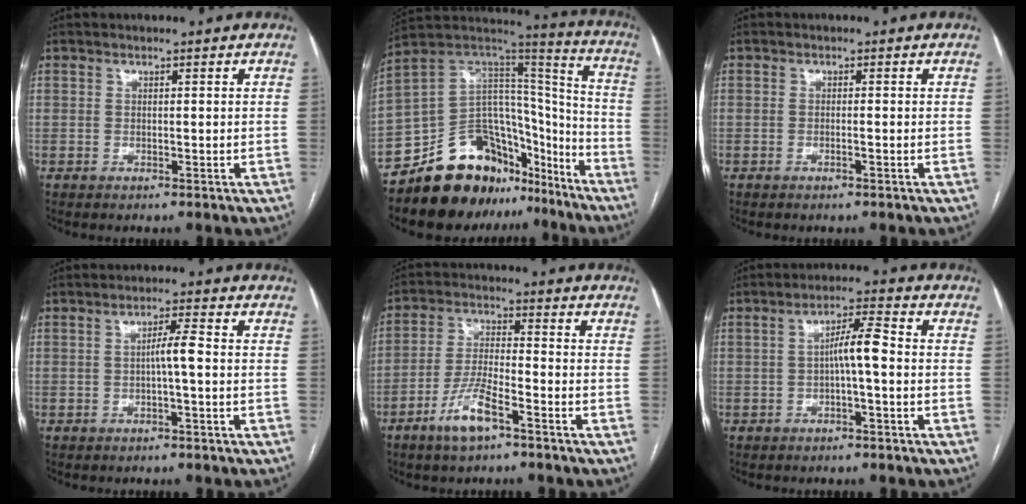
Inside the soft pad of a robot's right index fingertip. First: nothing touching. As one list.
[{"total": 21.8, "force": [-16.7, 11.4, 8.2], "torque": [-0.131, 0.076, -0.265]}, {"total": 0.6, "force": [-0.3, 0.0, 0.5], "torque": [-0.010, 0.000, -0.003]}, {"total": 3.1, "force": [-0.2, 0.1, 3.1], "torque": [-0.052, 0.004, -0.003]}, {"total": 7.5, "force": [-4.5, 1.7, 5.8], "torque": [-0.121, -0.002, -0.086]}, {"total": 5.1, "force": [-0.4, 0.7, 5.1], "torque": [-0.084, 0.017, -0.005]}]